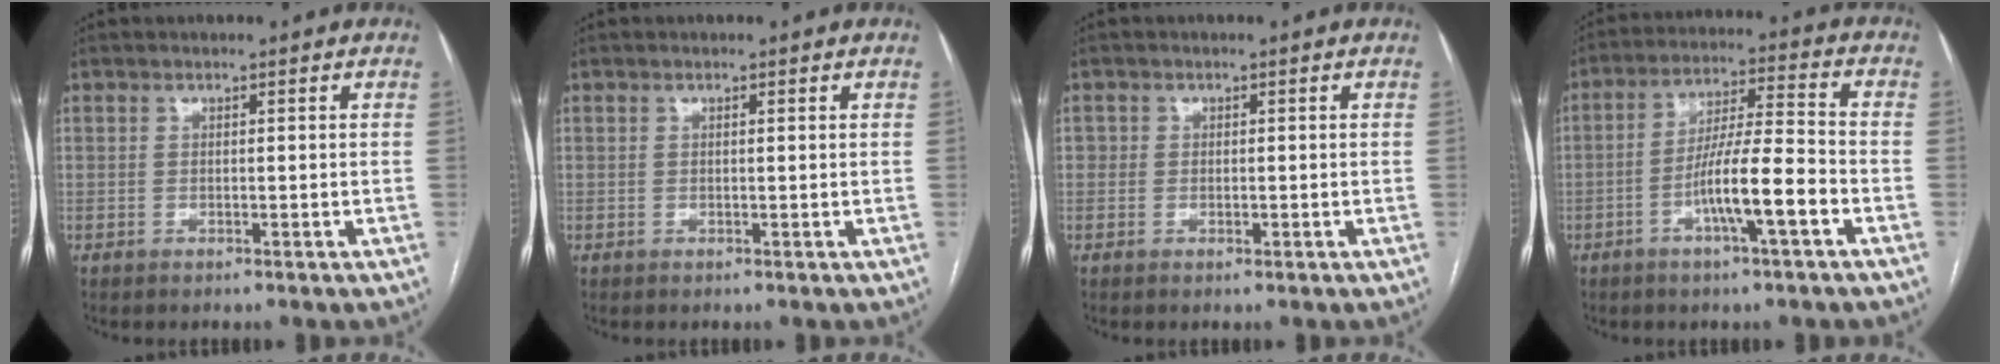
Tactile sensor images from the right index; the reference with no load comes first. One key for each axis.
{"total": 0.0}
{"total": 1.5, "fx": -0.2, "fy": 1.3, "fz": 0.7, "tx": -0.007, "ty": 0.002, "tz": -0.002}
{"total": 10.1, "fx": -4.0, "fy": 0.7, "fz": 9.2, "tx": -0.165, "ty": 0.009, "tz": -0.071}